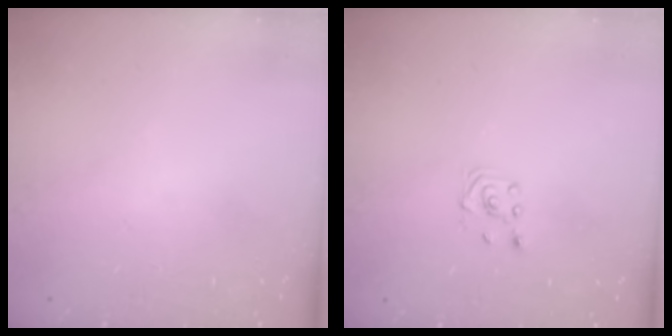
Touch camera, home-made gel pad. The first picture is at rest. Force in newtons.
{"total": 1.9, "press": 1.8, "slide": 0.6}